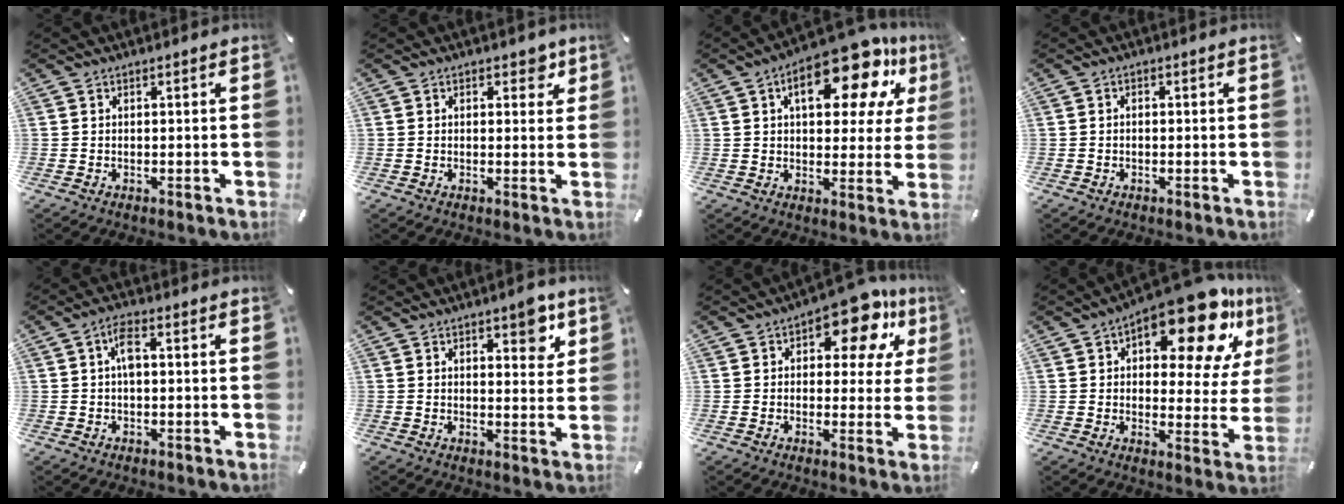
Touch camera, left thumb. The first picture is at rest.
{"total": 3.3, "force": [1.6, 2.0, 2.1], "torque": [-0.007, -0.007, 0.016]}
{"total": 18.9, "force": [9.3, 8.5, 14.0], "torque": [-0.198, -0.041, 0.147]}
{"total": 0.9, "force": [-0.3, 0.6, 0.6], "torque": [-0.012, 0.001, -0.006]}
{"total": 4.2, "force": [0.1, 1.9, 3.8], "torque": [-0.073, 0.011, 0.001]}
{"total": 6.6, "force": [3.9, 3.2, 4.3], "torque": [-0.044, -0.019, 0.060]}
{"total": 13.0, "force": [7.0, 6.4, 8.9], "torque": [-0.109, -0.042, 0.115]}
{"total": 19.5, "force": [11.9, 7.6, 13.4], "torque": [-0.187, -0.078, 0.191]}